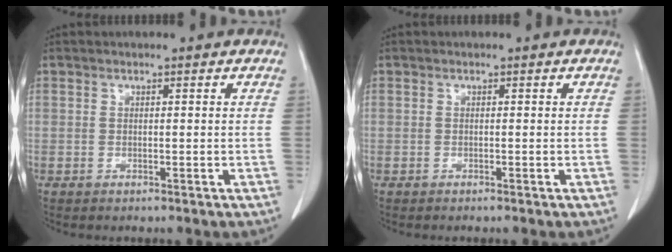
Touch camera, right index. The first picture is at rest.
{"total": 0.0}